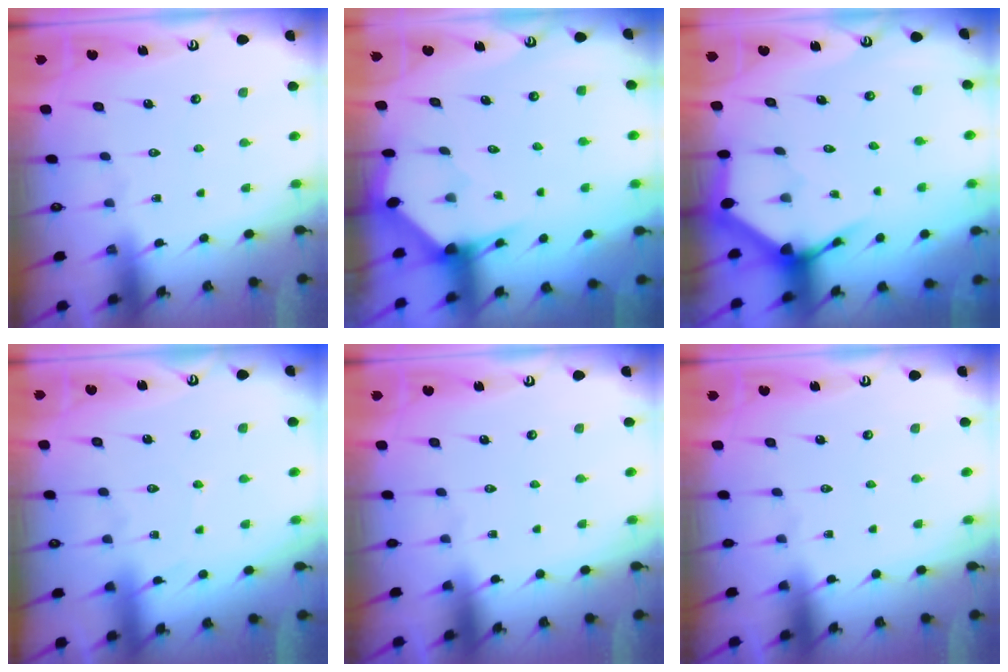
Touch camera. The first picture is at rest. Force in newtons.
{"total": 3.2, "press": 3.2, "slide": 0.3}
{"total": 3.7, "press": 3.7, "slide": 0.5}
{"total": 2.9, "press": 2.8, "slide": 0.4}
{"total": 0.0}
{"total": 0.0}